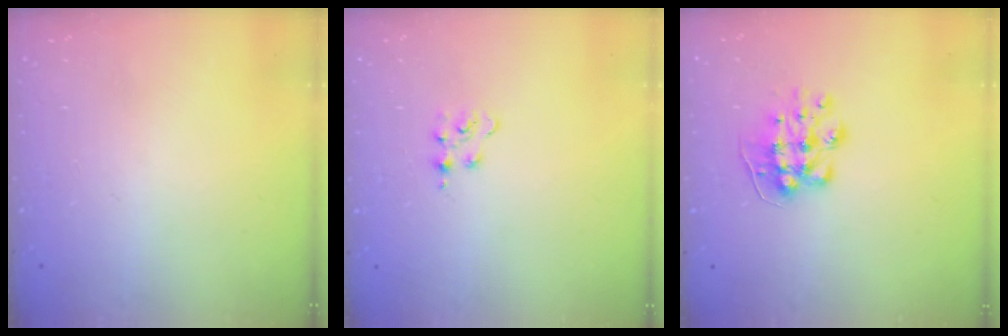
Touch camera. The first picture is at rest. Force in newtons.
{"total": 2.4, "press": 2.4, "slide": 0.3}
{"total": 9.1, "press": 9.1, "slide": 0.3}